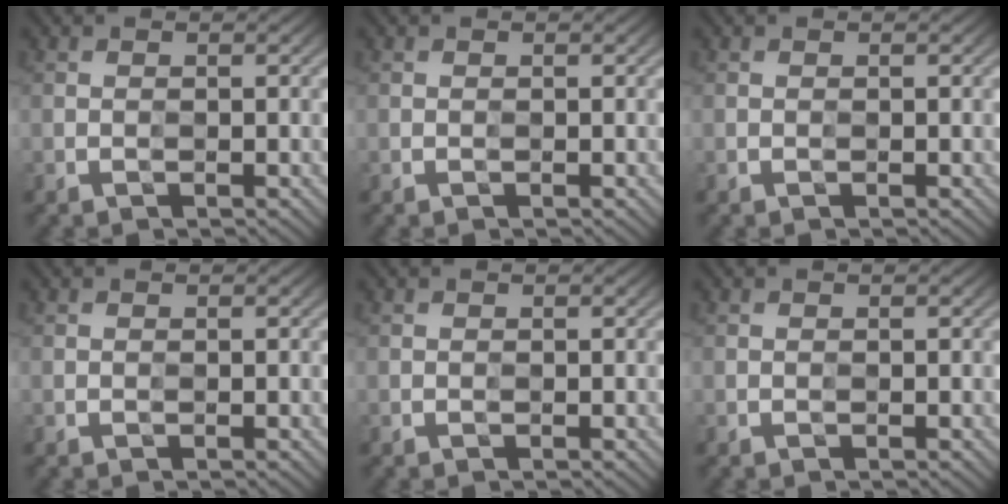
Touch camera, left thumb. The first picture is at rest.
{"total": 0.0}
{"total": 0.0}
{"total": 0.0}
{"total": 0.0}
{"total": 0.0}